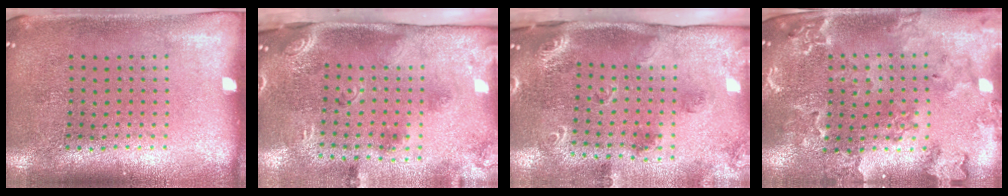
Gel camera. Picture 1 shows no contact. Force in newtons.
{"total": 3.0, "press": 1.9, "slide": 2.3}
{"total": 2.1, "press": 1.8, "slide": 1.1}
{"total": 1.9, "press": 1.9, "slide": 0.2}